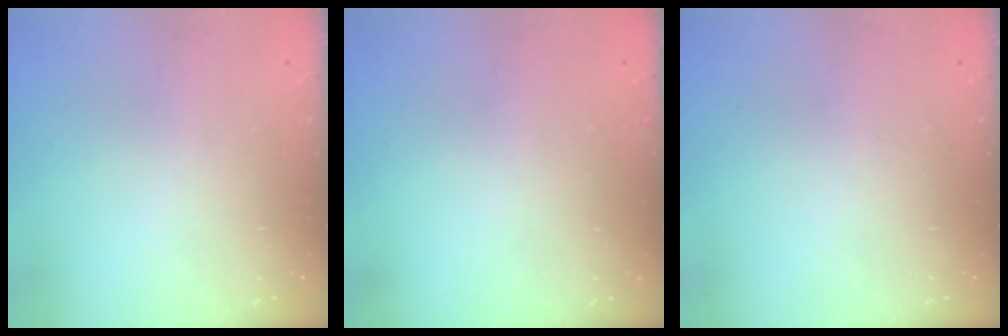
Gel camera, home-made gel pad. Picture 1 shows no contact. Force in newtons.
{"total": 5.1, "press": 5.1, "slide": 0.2}
{"total": 0.0}